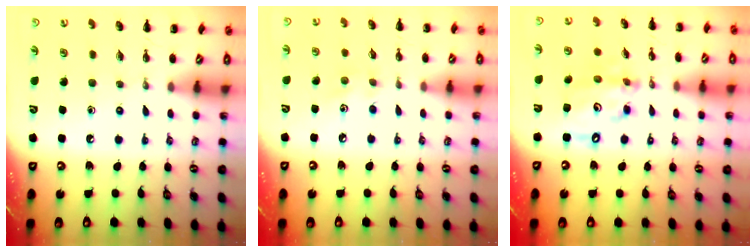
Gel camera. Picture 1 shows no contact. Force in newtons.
{"total": 4.0, "press": 3.9, "slide": 1.0}
{"total": 12.3, "press": 12.0, "slide": 2.8}